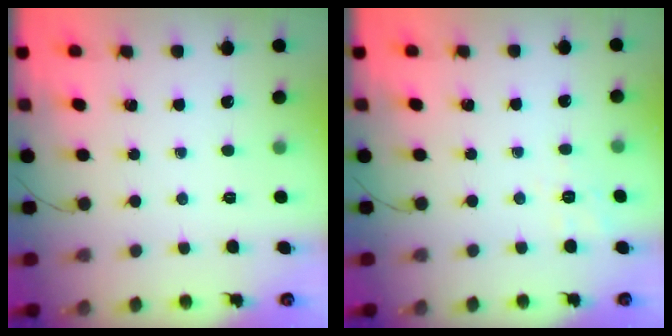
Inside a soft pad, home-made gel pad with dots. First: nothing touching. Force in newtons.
{"total": 2.2, "press": 0.7, "slide": 2.0}